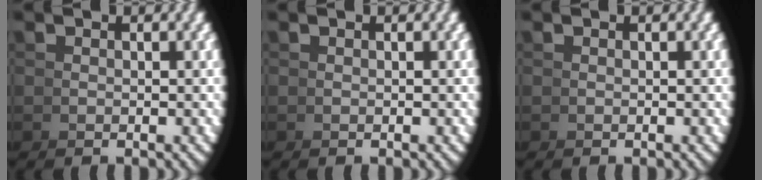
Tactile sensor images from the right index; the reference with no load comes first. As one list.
[{"total": 0.0}, {"total": 0.0}]